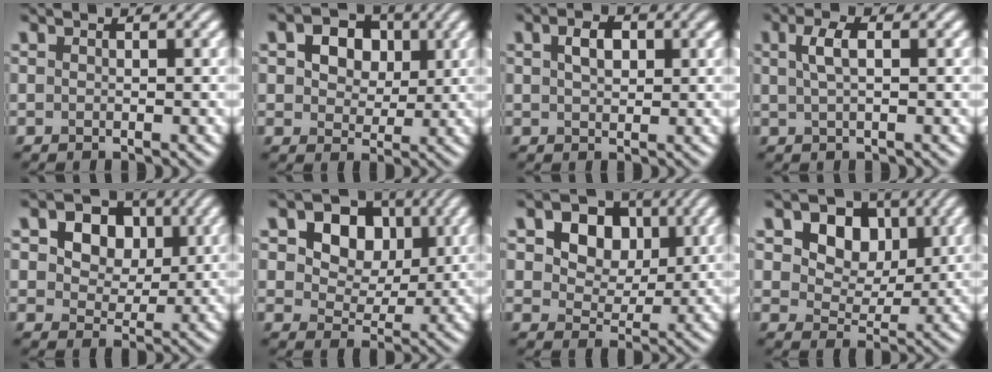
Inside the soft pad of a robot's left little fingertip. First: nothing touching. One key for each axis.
{"total": 7.4, "fx": 2.8, "fy": 5.4, "fz": 4.3, "tx": -0.074, "ty": 0.024, "tz": 0.028}
{"total": 2.8, "fx": 0.9, "fy": 1.7, "fz": 2.1, "tx": -0.039, "ty": 0.004, "tz": 0.015}
{"total": 2.3, "fx": 0.7, "fy": 0.8, "fz": 2.0, "tx": -0.038, "ty": 0.009, "tz": 0.012}
{"total": 9.6, "fx": 3.9, "fy": 7.0, "fz": 5.3, "tx": -0.089, "ty": 0.024, "tz": 0.047}
{"total": 8.9, "fx": 3.4, "fy": 6.6, "fz": 4.9, "tx": -0.096, "ty": 0.010, "tz": 0.051}
{"total": 7.6, "fx": 3.0, "fy": 5.6, "fz": 4.2, "tx": -0.089, "ty": 0.006, "tz": 0.046}
{"total": 7.0, "fx": 2.9, "fy": 5.0, "fz": 3.9, "tx": -0.087, "ty": -0.005, "tz": 0.049}